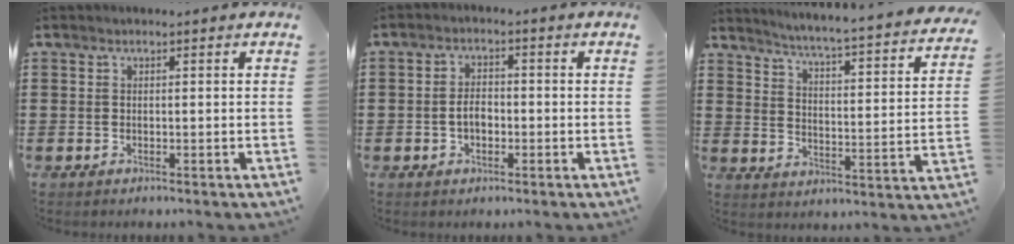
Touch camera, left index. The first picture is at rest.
{"total": 3.0, "force": [-0.7, 1.7, 2.3], "torque": [-0.046, 0.006, -0.014]}
{"total": 3.8, "force": [3.4, -1.0, 1.3], "torque": [-0.047, -0.042, 0.044]}